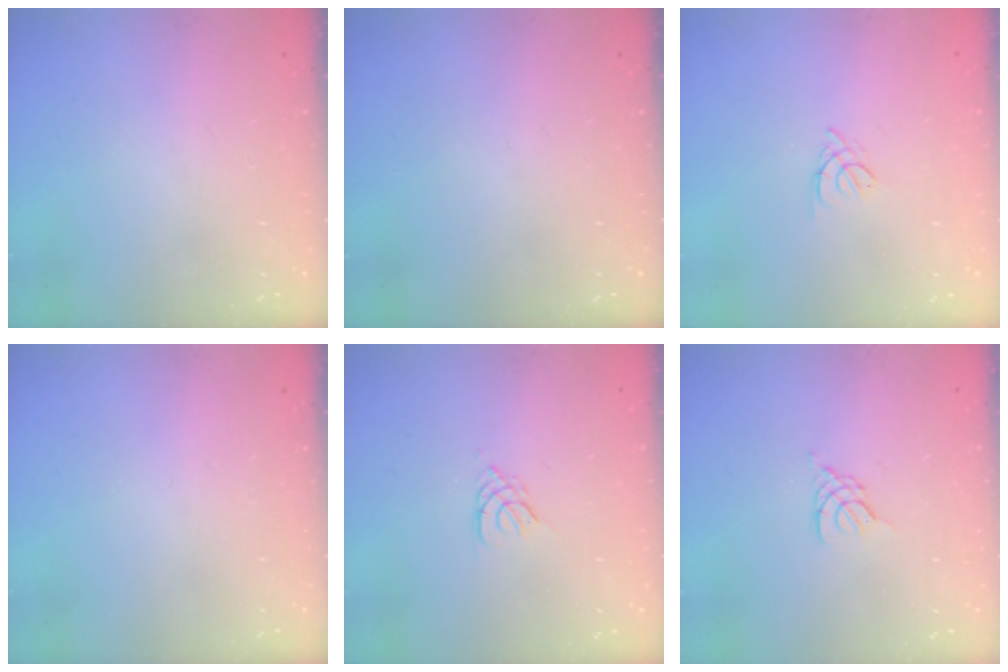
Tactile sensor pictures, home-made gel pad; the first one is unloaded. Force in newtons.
{"total": 0.0}
{"total": 3.0, "press": 2.9, "slide": 0.7}
{"total": 0.0}
{"total": 2.6, "press": 2.5, "slide": 0.5}
{"total": 2.3, "press": 2.3, "slide": 0.5}